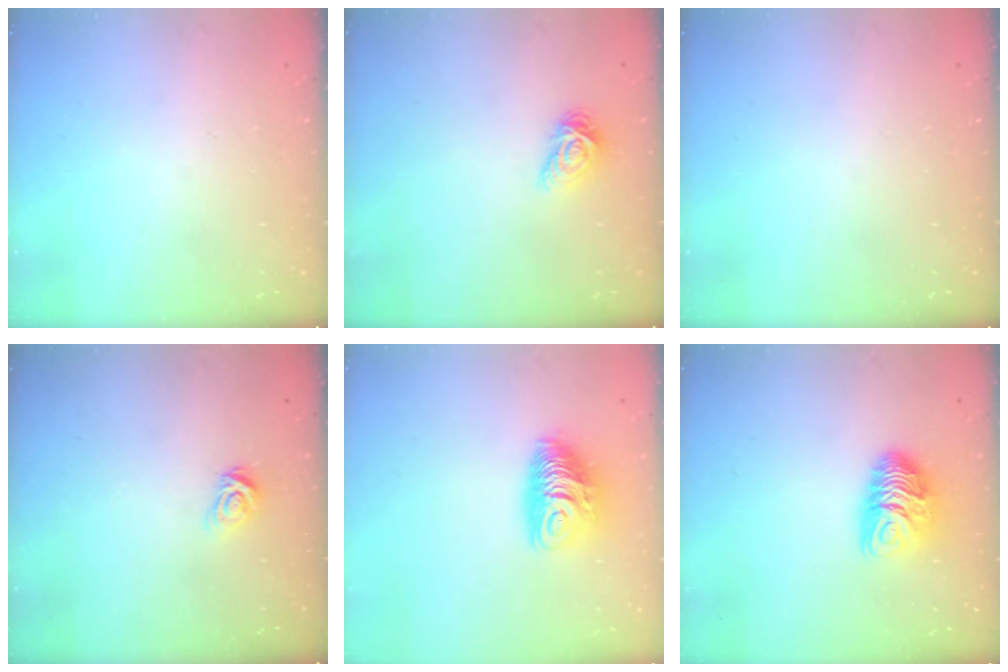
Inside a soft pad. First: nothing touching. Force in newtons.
{"total": 5.1, "press": 5.1, "slide": 0.3}
{"total": 0.0}
{"total": 5.5, "press": 5.5, "slide": 0.4}
{"total": 10.1, "press": 10.1, "slide": 0.5}
{"total": 9.5, "press": 9.5, "slide": 0.3}